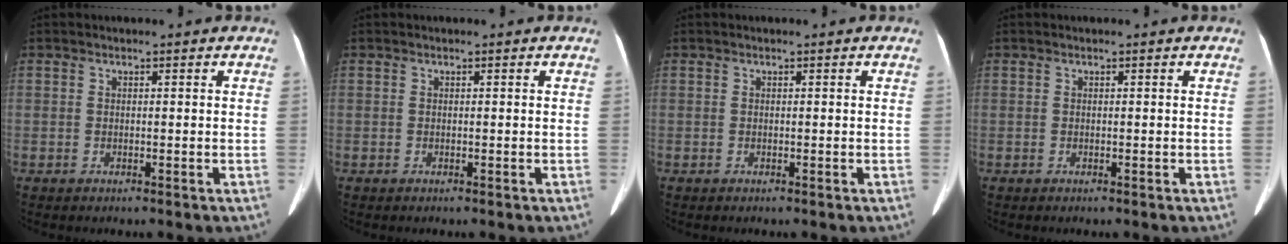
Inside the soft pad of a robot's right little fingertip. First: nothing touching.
{"total": 0.0}
{"total": 0.0}
{"total": 0.0}